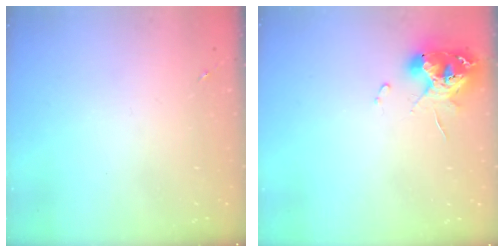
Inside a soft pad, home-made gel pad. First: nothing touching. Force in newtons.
{"total": 11.1, "press": 11.0, "slide": 1.2}